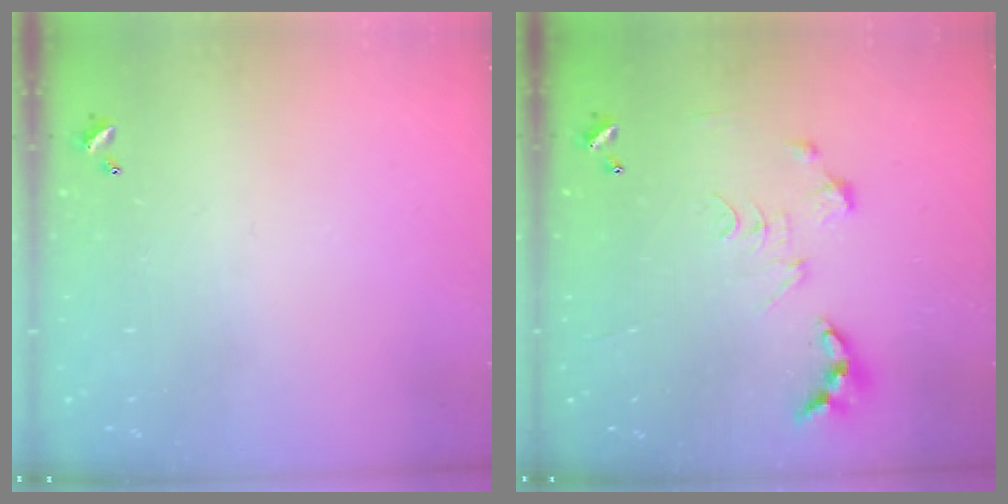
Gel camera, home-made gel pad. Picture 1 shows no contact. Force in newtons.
{"total": 0.0}